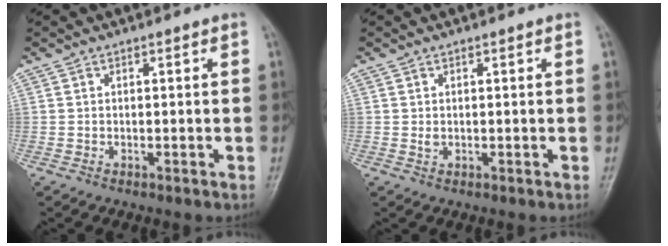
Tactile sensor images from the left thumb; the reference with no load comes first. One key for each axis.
{"total": 1.1, "fx": 0.4, "fy": 0.6, "fz": 0.8, "tx": -0.012, "ty": -0.003, "tz": 0.012}